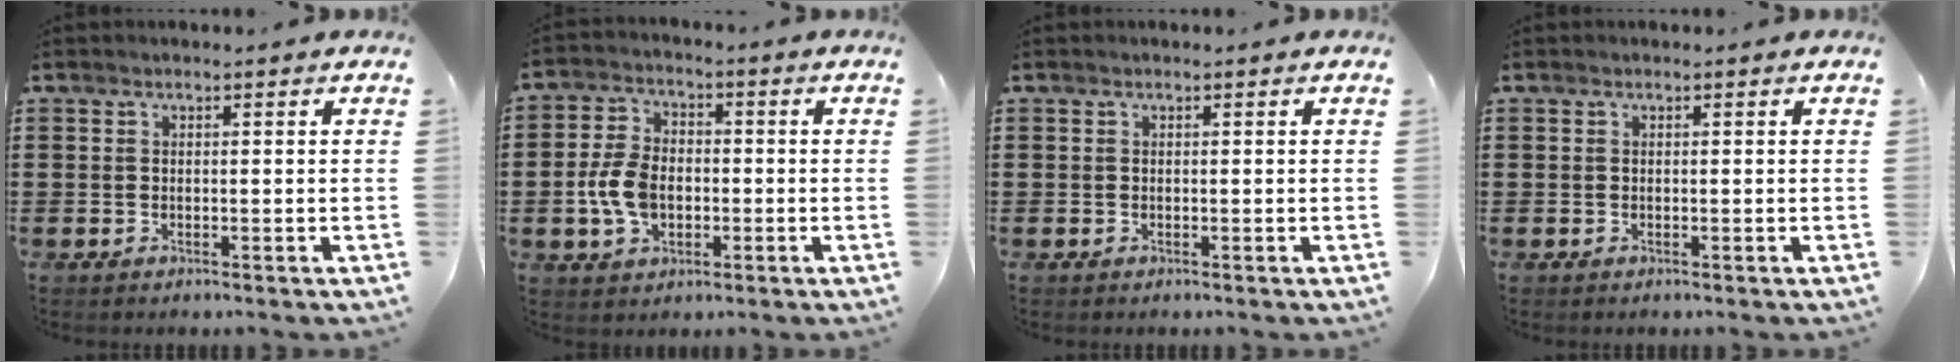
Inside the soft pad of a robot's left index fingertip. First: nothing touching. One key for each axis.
{"total": 7.3, "fx": -1.3, "fy": 4.8, "fz": 5.3, "tx": -0.138, "ty": 0.001, "tz": -0.031}
{"total": 0.0}
{"total": 0.0}